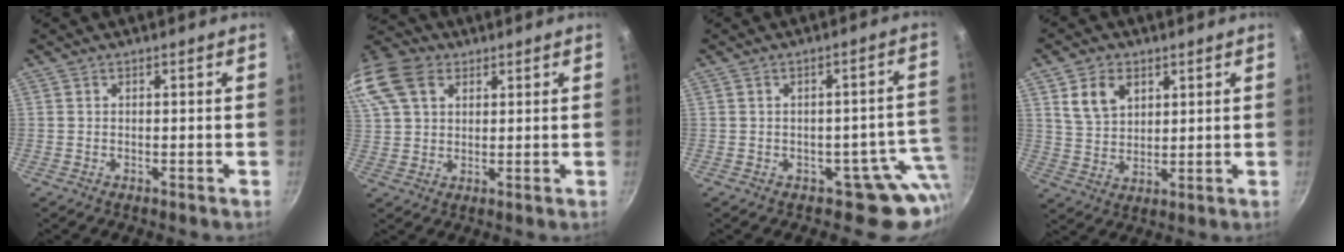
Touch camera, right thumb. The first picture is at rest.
{"total": 21.2, "force": [9.3, 15.2, 11.6], "torque": [-0.286, 0.051, 0.173]}
{"total": 8.6, "force": [-2.4, 7.0, 4.5], "torque": [0.039, 0.031, -0.025]}
{"total": 8.0, "force": [3.5, 5.6, 4.6], "torque": [-0.066, -0.012, 0.071]}